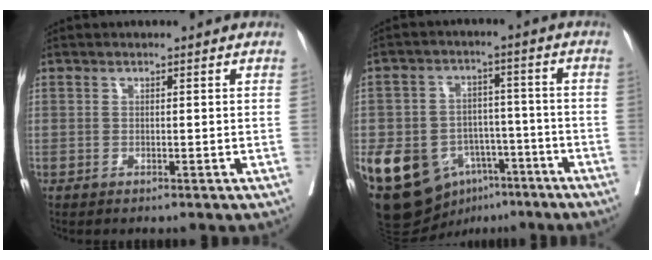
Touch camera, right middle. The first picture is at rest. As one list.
[{"total": 14.6, "force": [-7.5, 10.2, 7.3], "torque": [-0.132, 0.020, -0.113]}]